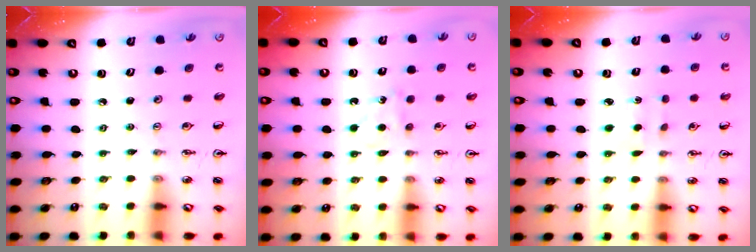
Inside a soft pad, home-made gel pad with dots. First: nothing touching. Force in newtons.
{"total": 5.8, "press": 5.7, "slide": 0.8}
{"total": 1.6, "press": 1.5, "slide": 0.5}